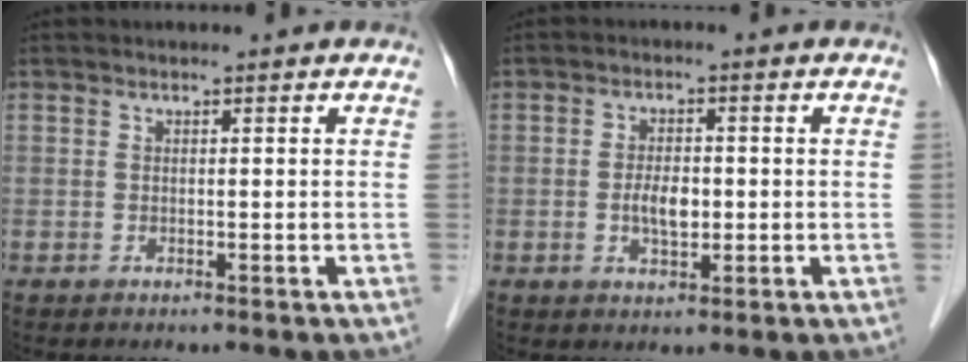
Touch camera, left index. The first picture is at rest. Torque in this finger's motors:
{"motor_torque": [0.16, 0.08, 0.11, 0.02]}